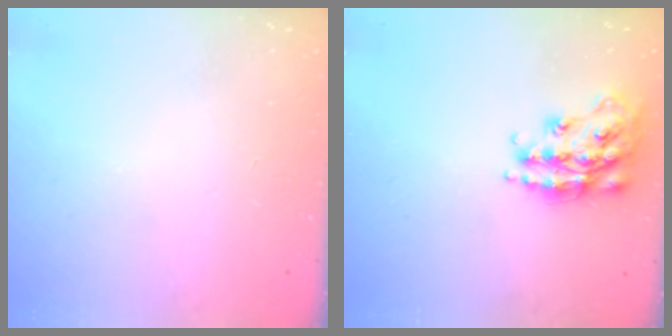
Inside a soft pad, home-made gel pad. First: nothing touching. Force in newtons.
{"total": 18.8, "press": 18.7, "slide": 1.2}